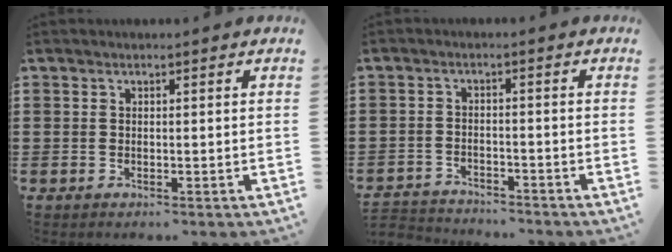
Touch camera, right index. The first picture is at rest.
{"total": 2.9, "force": [-2.8, 0.2, -0.3], "torque": [-0.005, -0.004, -0.062]}